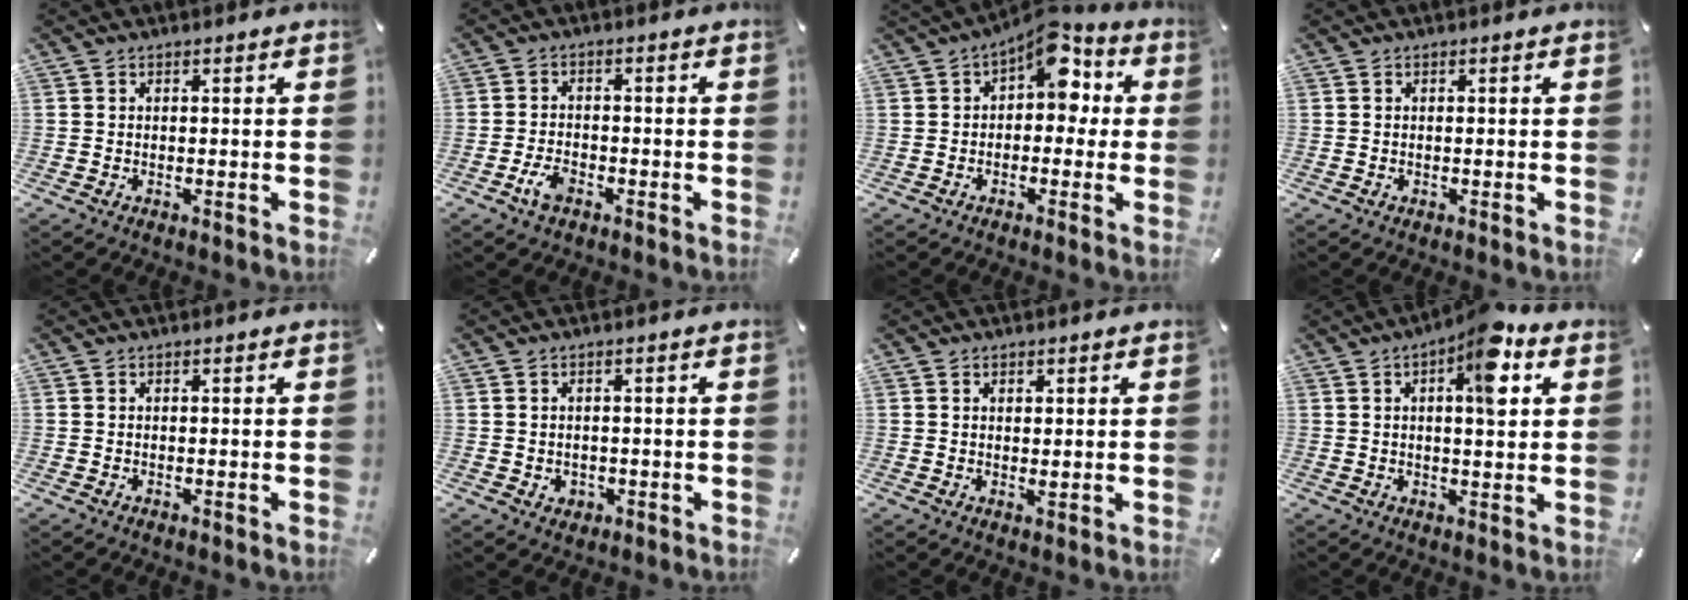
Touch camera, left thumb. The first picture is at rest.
{"total": 4.1, "force": [-2.3, 2.3, 2.6], "torque": [-0.060, 0.006, -0.046]}
{"total": 10.5, "force": [4.4, 6.4, 7.1], "torque": [-0.087, -0.025, 0.074]}
{"total": 0.0}
{"total": 0.0}
{"total": 1.9, "force": [-0.2, 1.8, 0.4], "torque": [-0.001, 0.002, -0.009]}
{"total": 0.9, "force": [0.5, 0.6, 0.5], "torque": [-0.002, -0.002, 0.008]}
{"total": 10.6, "force": [4.2, 3.9, 8.9], "torque": [-0.109, -0.017, 0.061]}